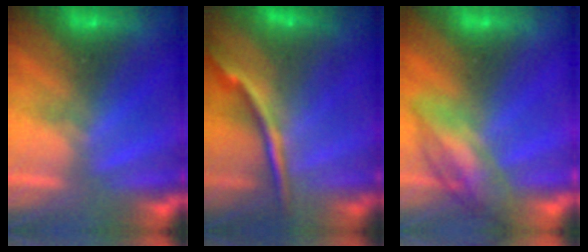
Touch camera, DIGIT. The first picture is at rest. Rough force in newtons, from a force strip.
{"total": 5.8}
{"total": 2.4}